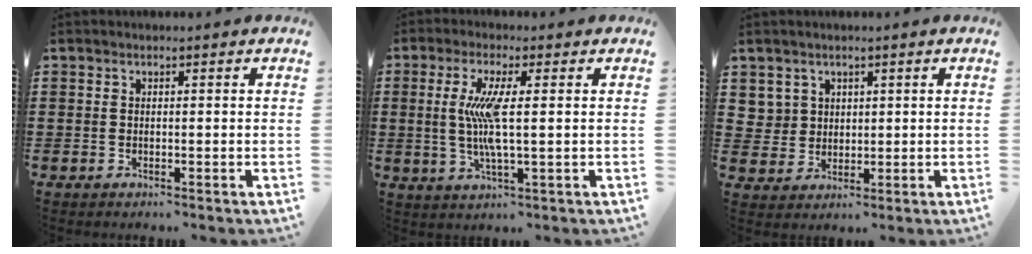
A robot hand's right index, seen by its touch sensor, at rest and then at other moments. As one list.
[{"total": 7.0, "force": [0.6, 0.7, 6.9], "torque": [-0.157, -0.018, -0.002]}, {"total": 3.7, "force": [1.7, 3.2, 0.4], "torque": [-0.026, 0.011, 0.033]}]